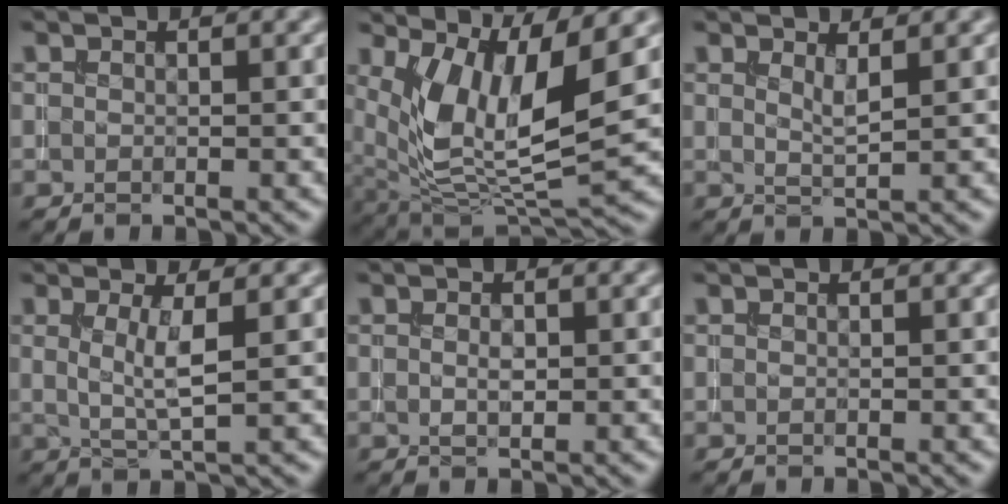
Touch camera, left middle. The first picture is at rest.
{"total": 9.5, "force": [3.1, 3.5, 8.3], "torque": [-0.160, -0.015, 0.061]}
{"total": 1.5, "force": [0.9, 0.3, 1.2], "torque": [-0.020, -0.005, 0.015]}
{"total": 3.1, "force": [0.6, 0.6, 3.0], "torque": [-0.060, -0.006, 0.012]}
{"total": 1.1, "force": [0.1, 0.6, 0.9], "torque": [-0.018, -0.001, 0.002]}
{"total": 0.0}